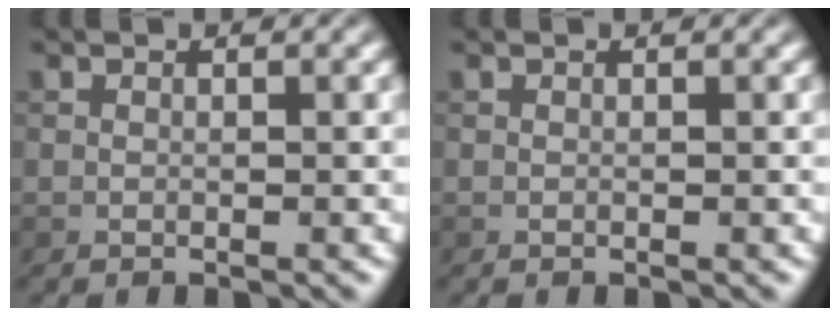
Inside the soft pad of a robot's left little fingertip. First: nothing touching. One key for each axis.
{"total": 0.0}